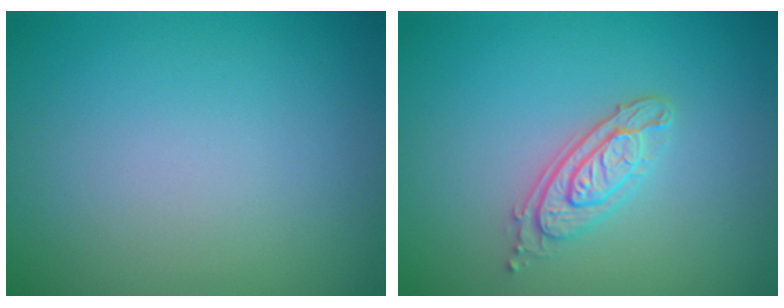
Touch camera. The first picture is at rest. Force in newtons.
{"total": 2.9, "press": 2.6, "slide": 1.4}